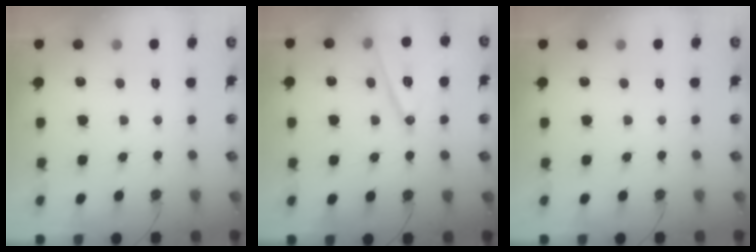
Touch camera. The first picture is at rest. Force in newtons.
{"total": 14.7, "press": 14.3, "slide": 3.4}
{"total": 0.0}